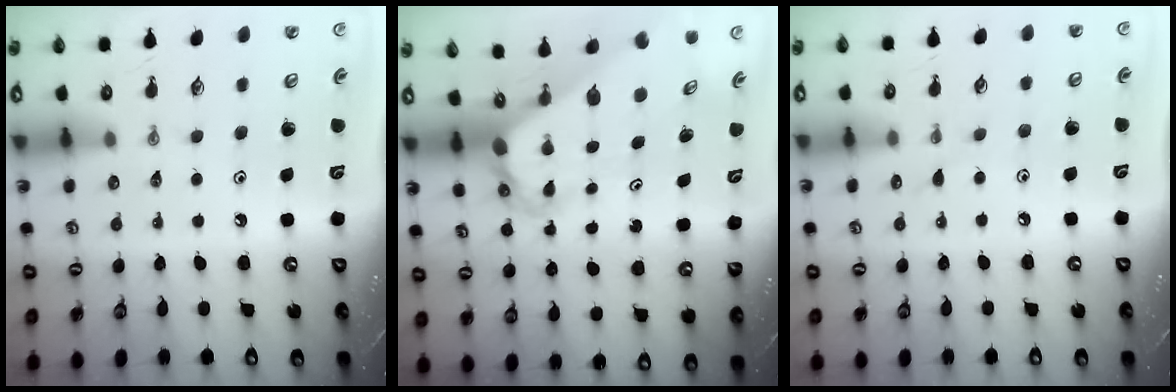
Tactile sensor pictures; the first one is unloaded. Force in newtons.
{"total": 3.8, "press": 3.8, "slide": 0.3}
{"total": 3.0, "press": 3.0, "slide": 0.4}